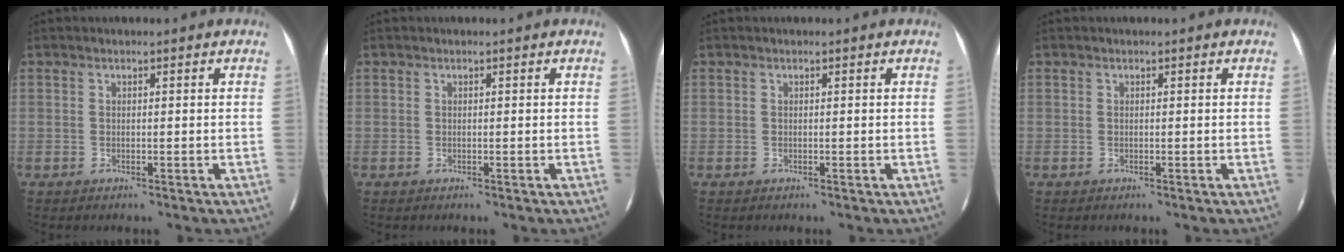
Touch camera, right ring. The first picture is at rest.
{"total": 0.0}
{"total": 0.0}
{"total": 0.0}